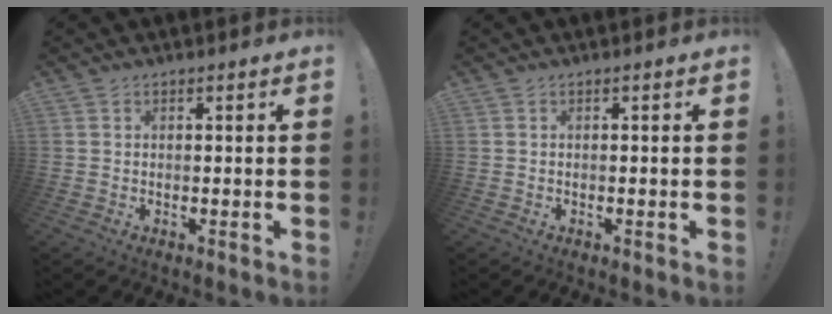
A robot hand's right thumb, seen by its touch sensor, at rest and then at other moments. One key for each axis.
{"total": 0.0}